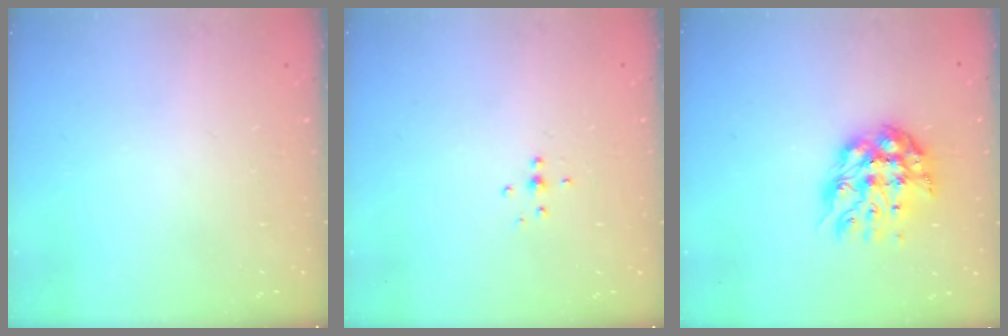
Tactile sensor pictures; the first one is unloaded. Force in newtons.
{"total": 4.2, "press": 4.1, "slide": 0.8}
{"total": 11.7, "press": 11.6, "slide": 0.9}